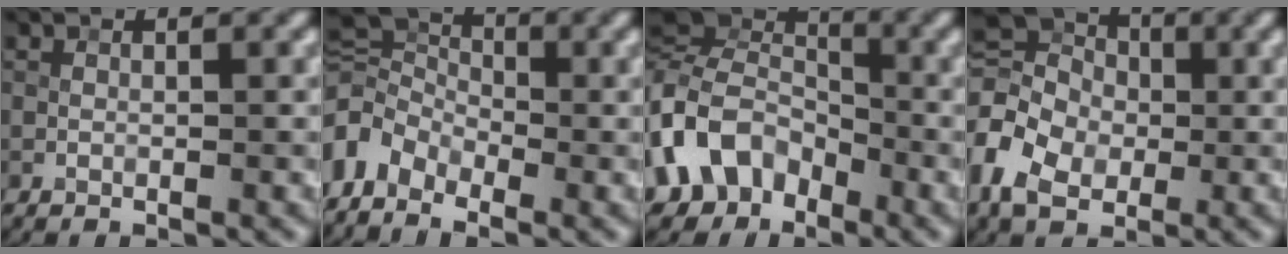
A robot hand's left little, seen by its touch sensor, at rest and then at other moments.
{"total": 5.0, "force": [-2.1, 3.5, 2.9], "torque": [-0.055, 0.008, -0.062]}
{"total": 9.1, "force": [-2.9, 7.0, 5.0], "torque": [-0.117, 0.003, -0.069]}
{"total": 8.5, "force": [-1.3, 6.6, 5.3], "torque": [-0.132, 0.007, -0.030]}